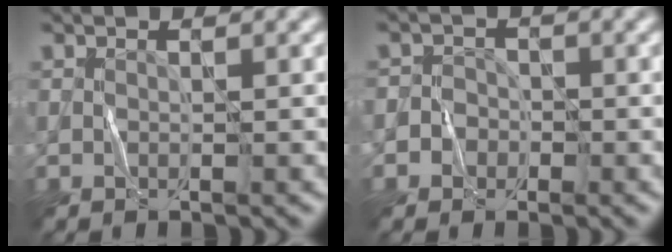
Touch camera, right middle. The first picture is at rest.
{"total": 1.8, "force": [-0.7, 1.6, 0.3], "torque": [0.013, 0.006, -0.021]}